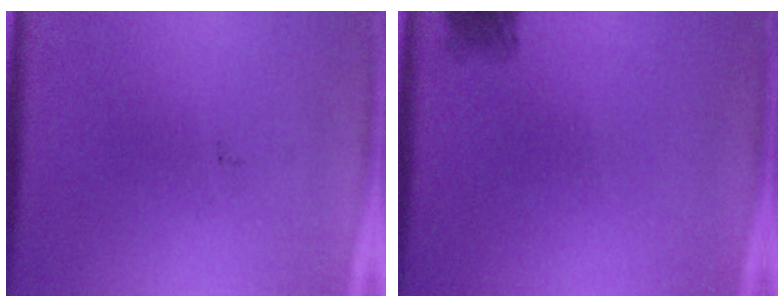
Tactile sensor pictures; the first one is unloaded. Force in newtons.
{"total": 2.1}